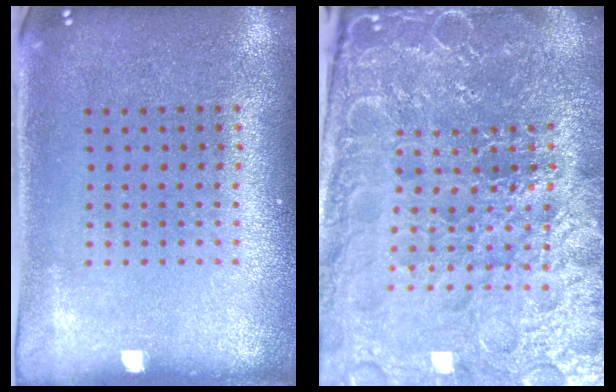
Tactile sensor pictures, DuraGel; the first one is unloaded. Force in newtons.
{"total": 5.5, "press": 5.1, "slide": 2.2}